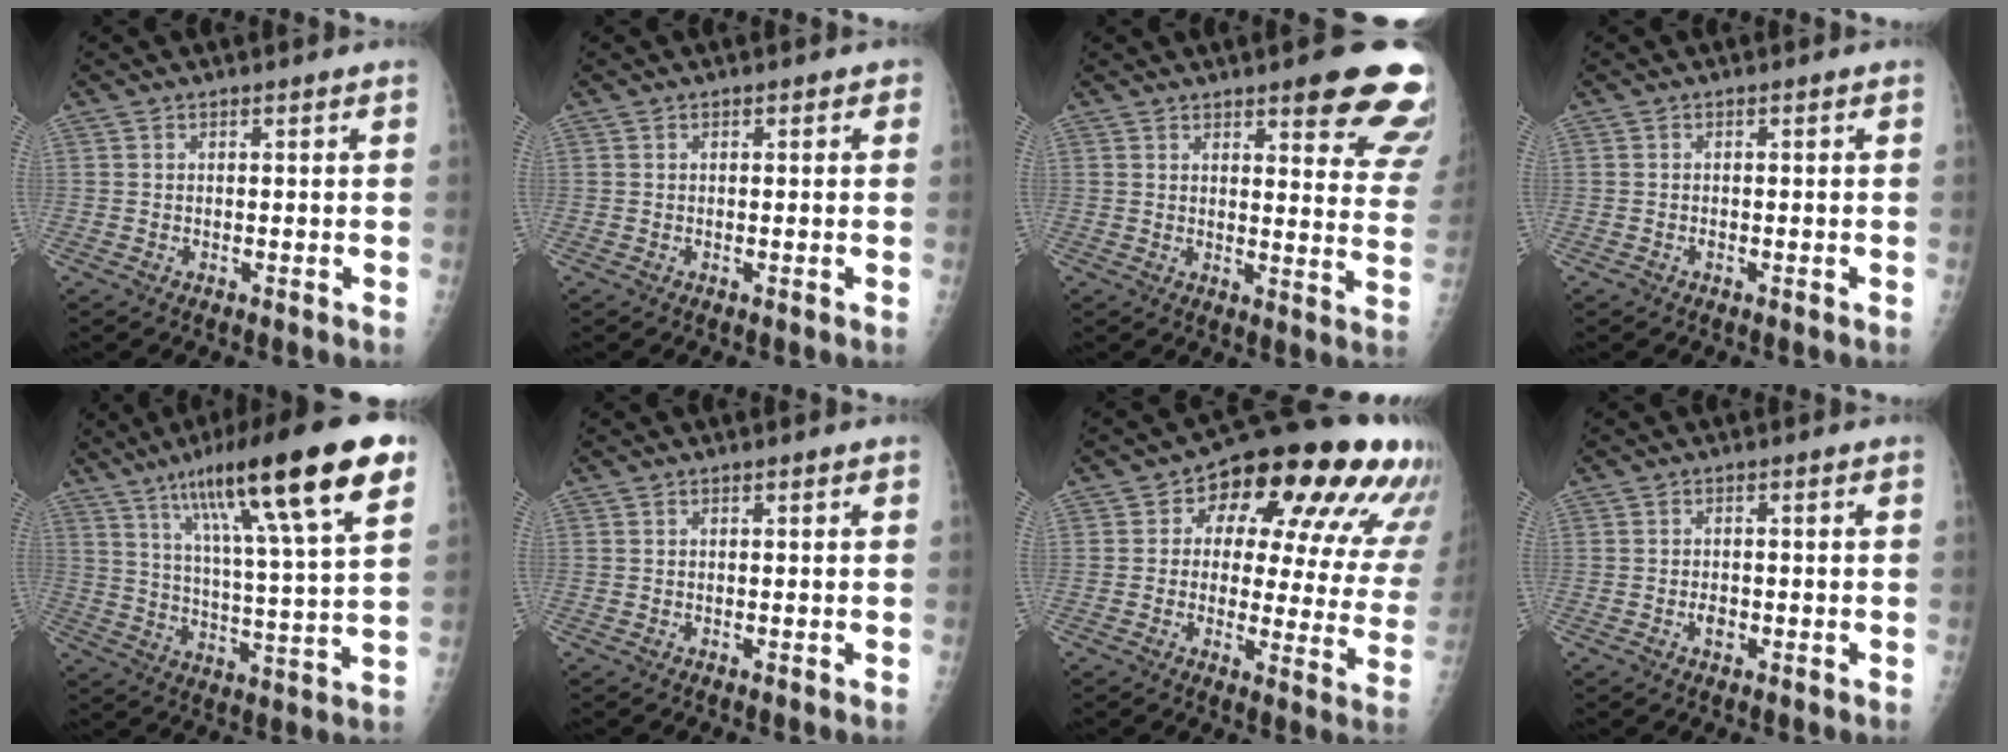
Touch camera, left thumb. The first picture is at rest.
{"total": 0.7, "force": [0.2, 0.5, 0.4], "torque": [0.007, 0.002, -0.002]}
{"total": 16.9, "force": [11.2, 4.4, 11.8], "torque": [-0.107, -0.057, 0.122]}
{"total": 0.6, "force": [-0.4, 0.4, 0.2], "torque": [0.002, 0.002, -0.008]}
{"total": 23.3, "force": [12.7, 3.3, 19.3], "torque": [-0.296, -0.021, 0.201]}
{"total": 0.0}
{"total": 22.7, "force": [10.0, 10.5, 17.4], "torque": [-0.189, -0.002, 0.126]}
{"total": 1.8, "force": [-0.8, 1.2, 1.1], "torque": [-0.011, 0.004, -0.012]}